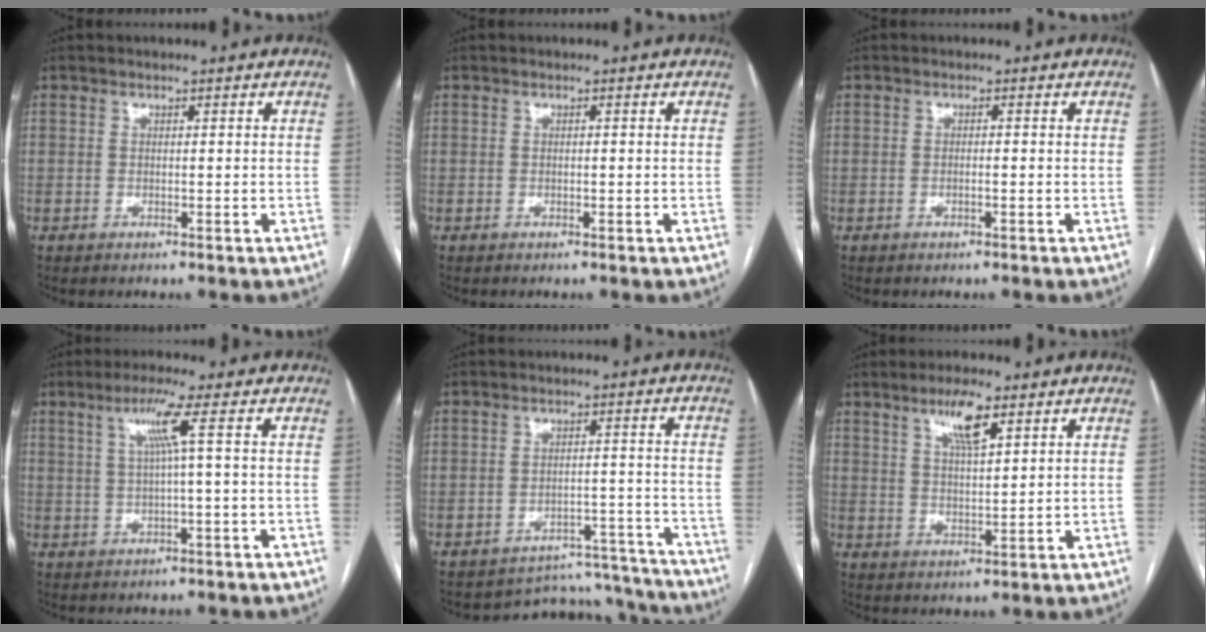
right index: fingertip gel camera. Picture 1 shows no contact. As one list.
[{"total": 0.0}, {"total": 0.5, "force": [-0.2, 0.0, 0.5], "torque": [-0.009, 0.001, -0.002]}, {"total": 4.8, "force": [1.5, -1.2, 4.4], "torque": [-0.088, 0.007, 0.031]}, {"total": 11.1, "force": [-10.6, 2.8, -1.4], "torque": [0.039, 0.050, -0.131]}, {"total": 6.0, "force": [3.6, 1.0, 4.7], "torque": [-0.087, -0.001, 0.064]}]